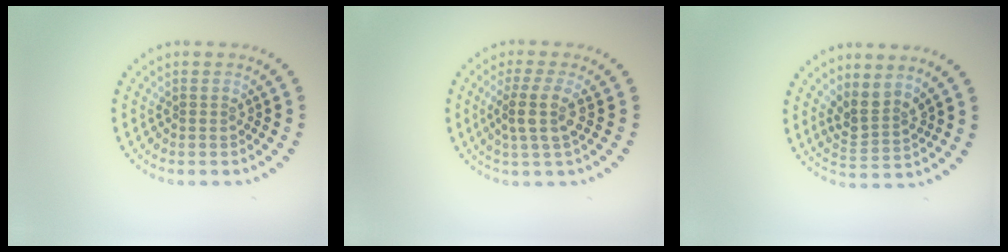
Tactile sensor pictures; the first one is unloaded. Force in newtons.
{"total": 2.7, "press": 2.1, "slide": 1.7}
{"total": 2.7, "press": 2.0, "slide": 1.8}